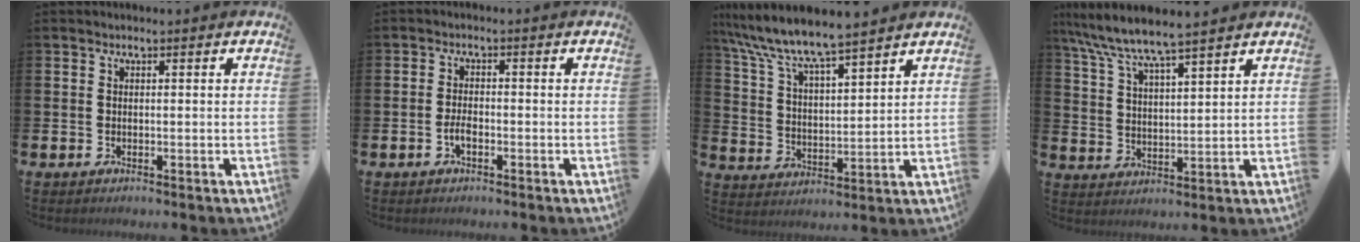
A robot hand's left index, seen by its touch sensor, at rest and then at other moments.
{"total": 2.0, "force": [-0.9, 0.9, 1.6], "torque": [-0.024, 0.000, -0.019]}
{"total": 8.1, "force": [7.6, 0.6, 2.7], "torque": [-0.085, -0.049, 0.132]}
{"total": 6.9, "force": [6.5, 0.2, 2.4], "torque": [-0.072, -0.036, 0.112]}